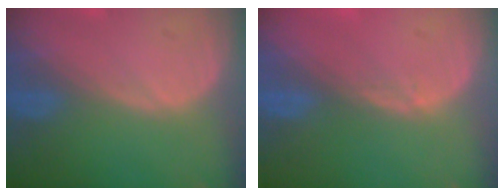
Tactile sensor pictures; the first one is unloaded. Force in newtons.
{"total": 0.6, "press": 0.4, "slide": 0.4}